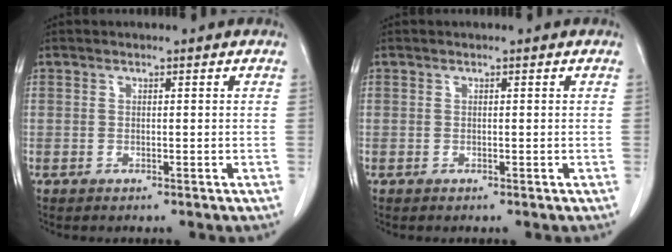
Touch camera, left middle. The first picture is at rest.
{"total": 0.0}